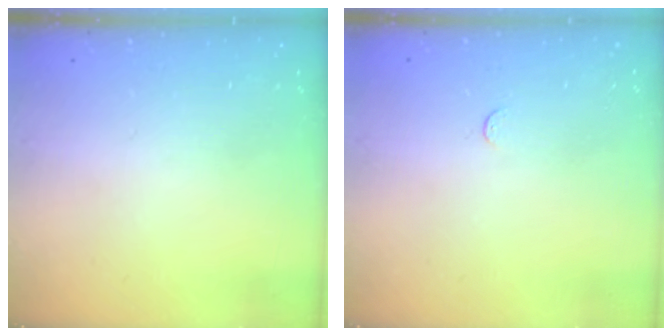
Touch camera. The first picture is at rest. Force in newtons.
{"total": 2.7, "press": 2.7, "slide": 0.2}